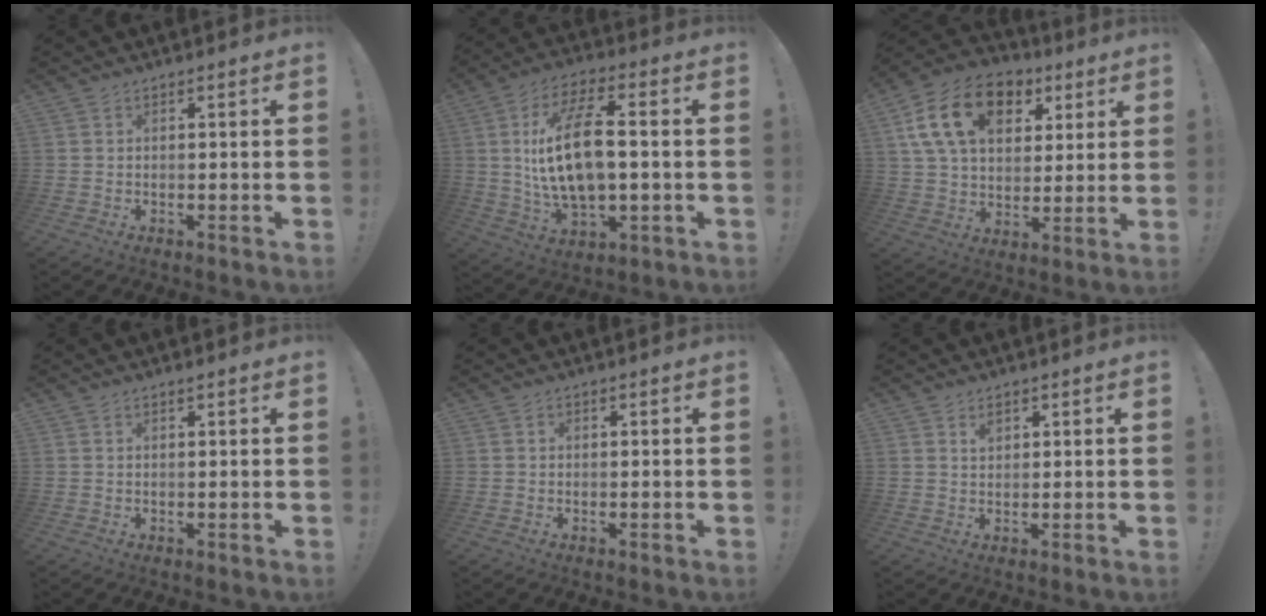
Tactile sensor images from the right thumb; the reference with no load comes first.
{"total": 18.4, "force": [0.9, 8.8, 16.1], "torque": [-0.294, -0.001, 0.008]}
{"total": 19.3, "force": [8.0, 12.9, 12.0], "torque": [-0.198, -0.024, 0.146]}
{"total": 0.6, "force": [0.5, -0.1, 0.3], "torque": [0.001, -0.003, 0.008]}
{"total": 0.7, "force": [0.1, 0.7, 0.0], "torque": [0.000, 0.001, 0.003]}
{"total": 2.0, "force": [1.4, 1.3, 0.8], "torque": [0.007, -0.010, 0.021]}